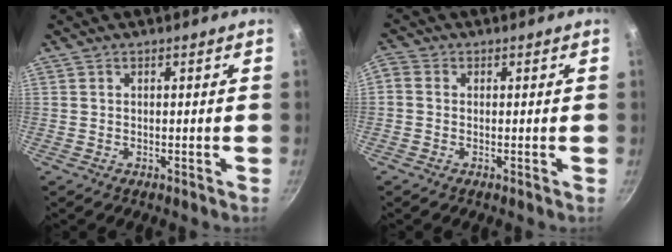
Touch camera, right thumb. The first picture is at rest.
{"total": 1.8, "force": [-0.4, 1.3, 1.1], "torque": [-0.030, 0.008, -0.020]}